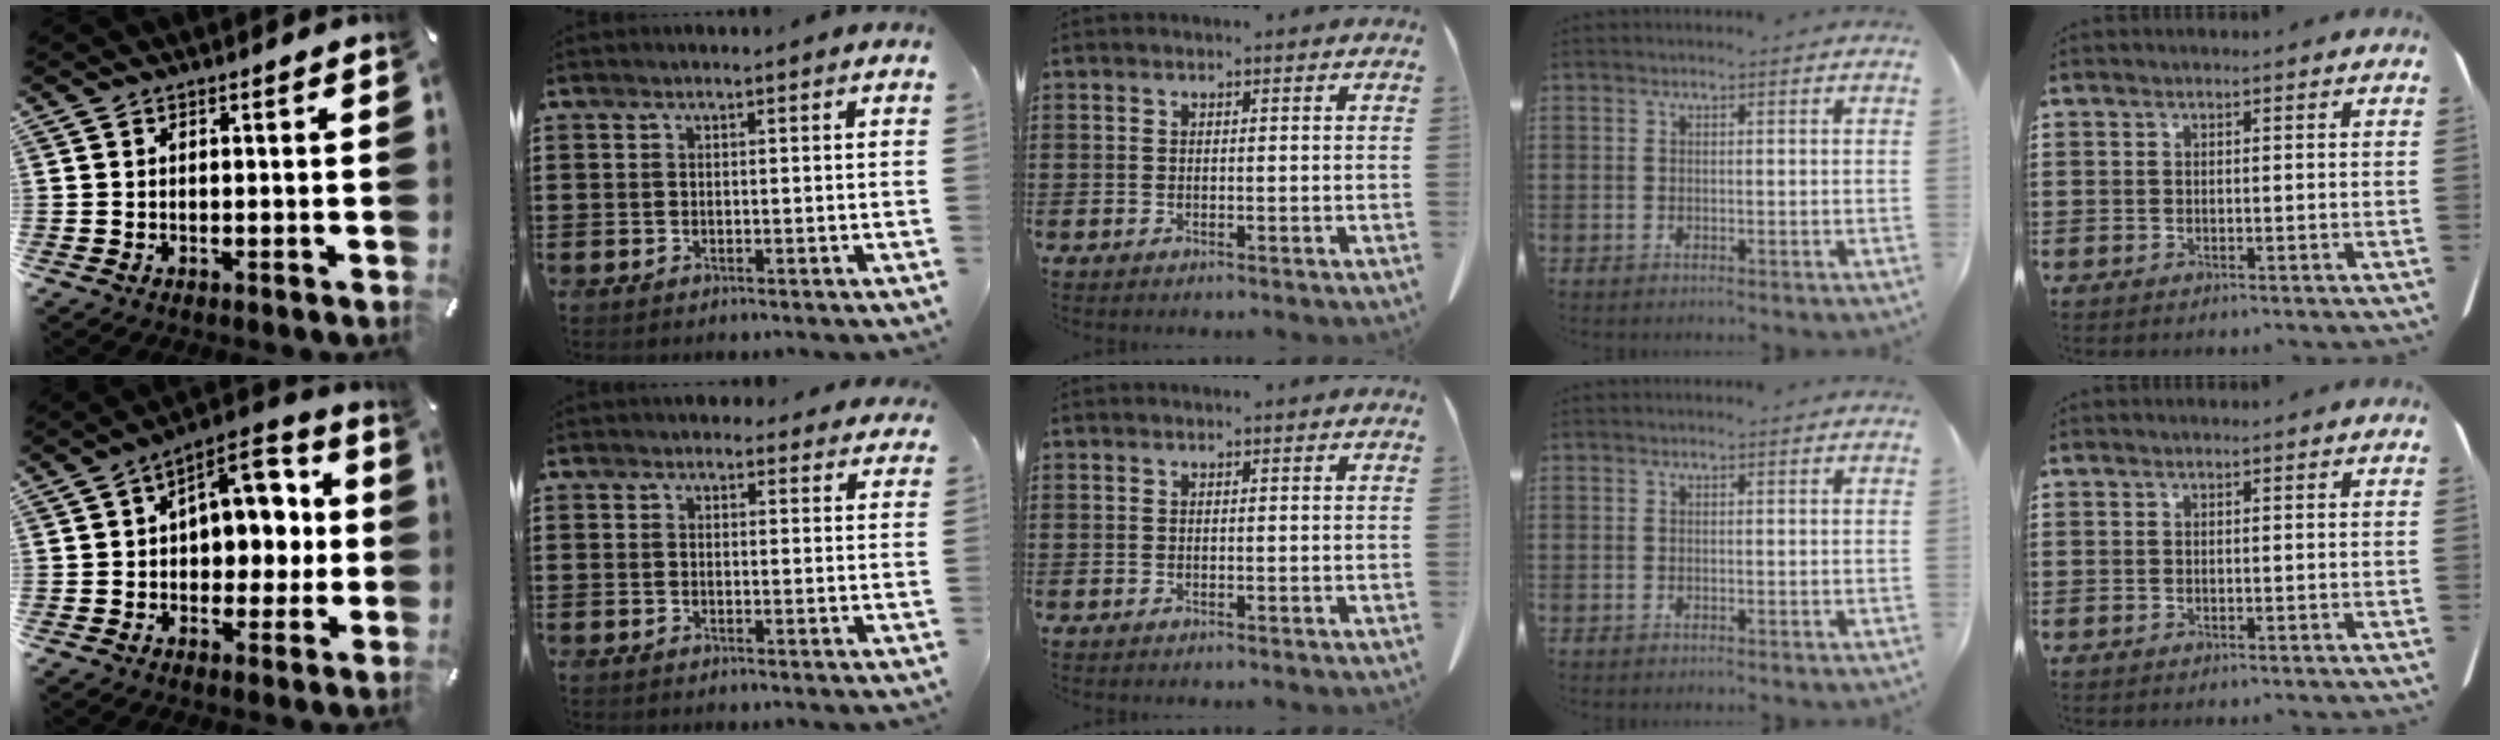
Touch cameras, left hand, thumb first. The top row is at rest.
{"thumb": {"total": 11.8, "force": [2.5, 8.7, 7.5], "torque": [-0.077, -0.026, 0.042]}, "index": {"total": 2.1, "force": [1.8, 1.0, 0.1], "torque": [0.000, -0.002, 0.033]}}